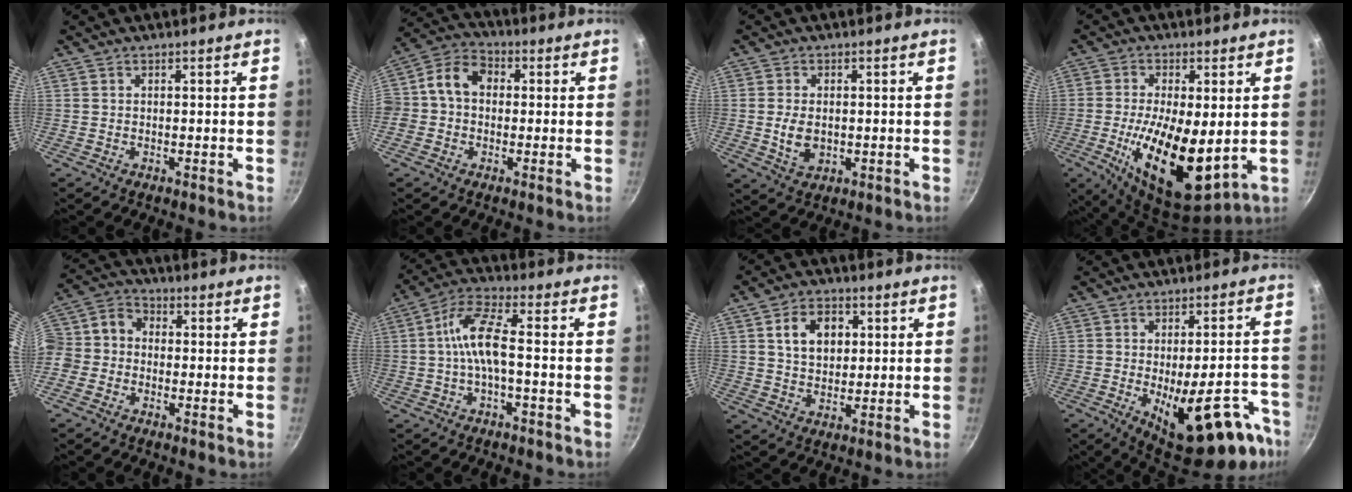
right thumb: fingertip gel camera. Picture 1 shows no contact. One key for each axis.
{"total": 9.0, "fx": 0.2, "fy": 7.3, "fz": 5.3, "tx": -0.072, "ty": 0.024, "tz": -0.022}
{"total": 5.5, "fx": -0.3, "fy": 3.6, "fz": 4.1, "tx": -0.074, "ty": -0.004, "tz": 0.001}
{"total": 16.5, "fx": -1.6, "fy": 7.1, "fz": 14.8, "tx": -0.253, "ty": -0.014, "tz": -0.019}
{"total": 9.4, "fx": -1.8, "fy": 8.0, "fz": 4.6, "tx": -0.079, "ty": 0.036, "tz": -0.055}
{"total": 8.3, "fx": -1.1, "fy": 2.4, "fz": 7.9, "tx": -0.170, "ty": 0.031, "tz": -0.032}
{"total": 8.4, "fx": 2.3, "fy": 6.1, "fz": 5.3, "tx": -0.067, "ty": 0.003, "tz": 0.037}
{"total": 20.8, "fx": -9.7, "fy": 8.5, "fz": 16.3, "tx": -0.153, "ty": 0.020, "tz": -0.119}